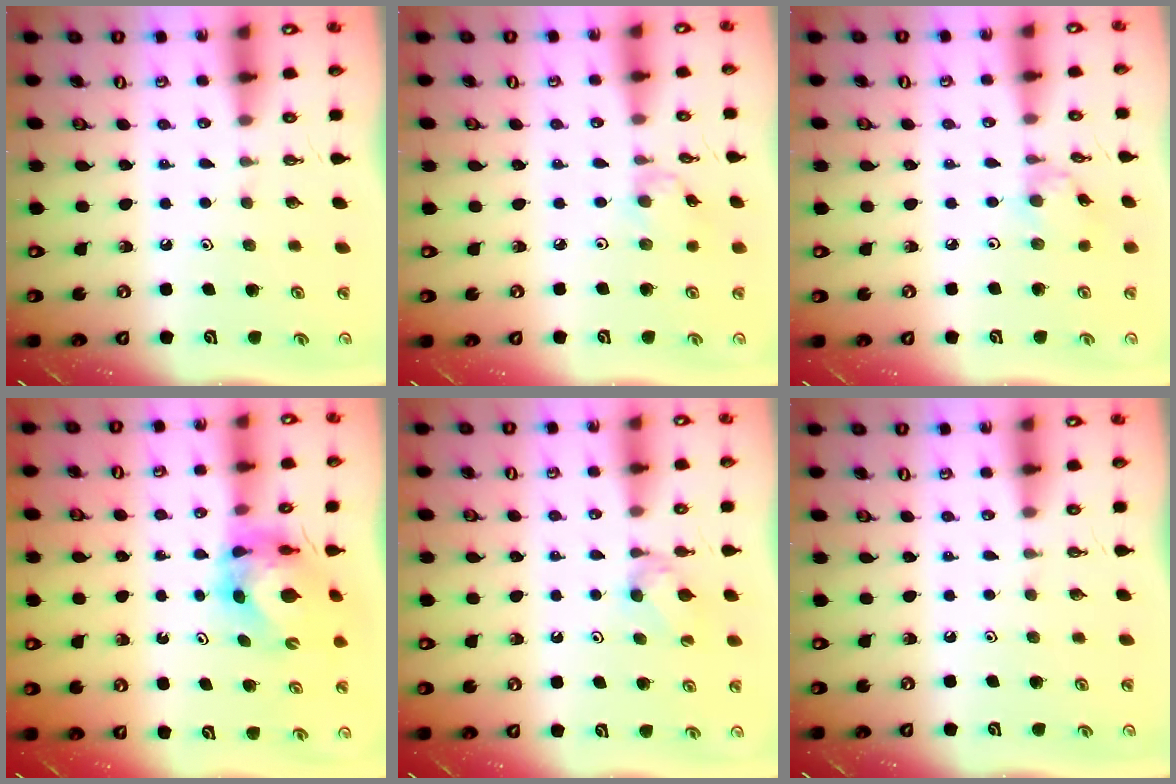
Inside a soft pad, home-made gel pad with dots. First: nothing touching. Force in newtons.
{"total": 0.9, "press": 0.9, "slide": 0.3}
{"total": 1.8, "press": 1.7, "slide": 0.1}
{"total": 6.8, "press": 6.7, "slide": 0.9}
{"total": 3.3, "press": 3.3, "slide": 0.7}
{"total": 0.0}